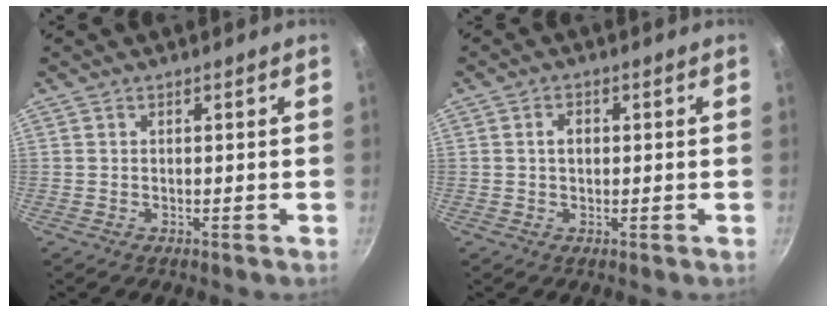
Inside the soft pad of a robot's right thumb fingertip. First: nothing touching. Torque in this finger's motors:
{"motor_torque": [-0.22, 0.26, 0.34, -0.03, 0.04]}